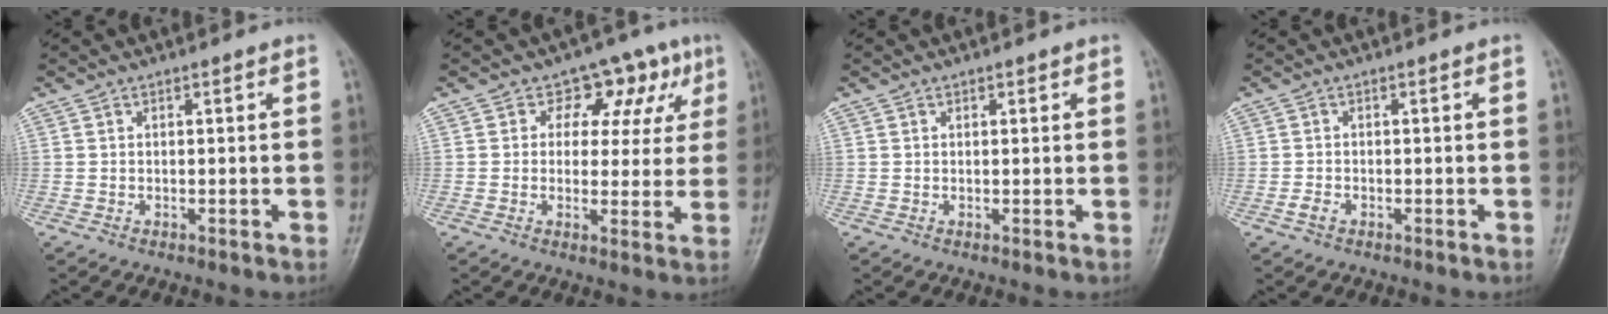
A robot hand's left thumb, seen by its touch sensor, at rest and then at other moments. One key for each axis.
{"total": 9.5, "fx": 4.1, "fy": 6.9, "fz": 5.1, "tx": -0.006, "ty": -0.003, "tz": 0.047}
{"total": 0.8, "fx": 0.4, "fy": 0.6, "fz": 0.4, "tx": 0.001, "ty": -0.001, "tz": 0.004}
{"total": 1.5, "fx": -0.9, "fy": 0.9, "fz": 0.8, "tx": -0.020, "ty": 0.003, "tz": -0.019}